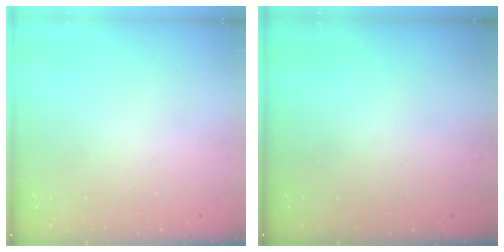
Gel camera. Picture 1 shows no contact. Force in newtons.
{"total": 0.0}